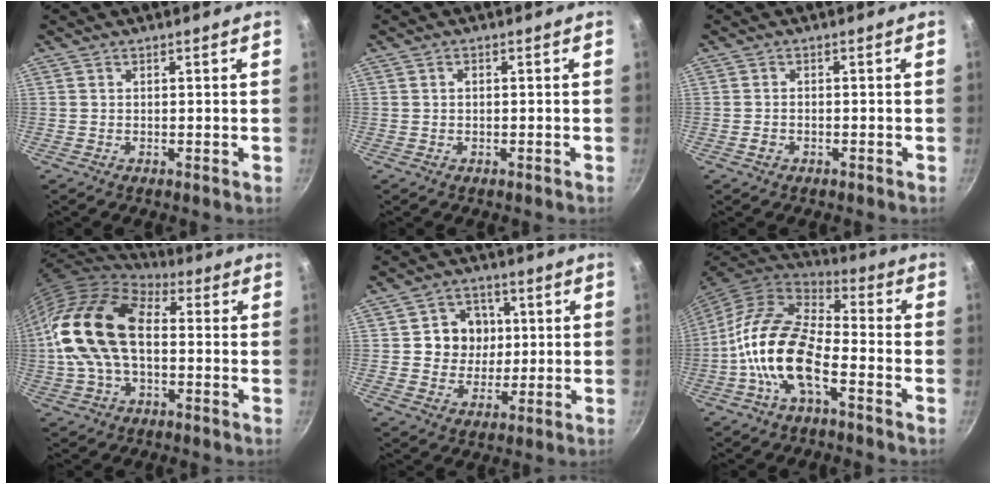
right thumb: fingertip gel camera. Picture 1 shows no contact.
{"total": 0.7, "force": [0.1, 0.5, 0.5], "torque": [-0.008, 0.004, 0.002]}
{"total": 1.1, "force": [-0.7, 0.7, 0.4], "torque": [-0.008, 0.004, -0.014]}
{"total": 19.1, "force": [0.4, 11.7, 15.1], "torque": [-0.272, 0.030, -0.004]}
{"total": 8.7, "force": [1.1, 8.0, 3.2], "torque": [-0.010, 0.003, 0.012]}
{"total": 15.4, "force": [-5.3, 7.3, 12.5], "torque": [-0.230, 0.042, -0.119]}